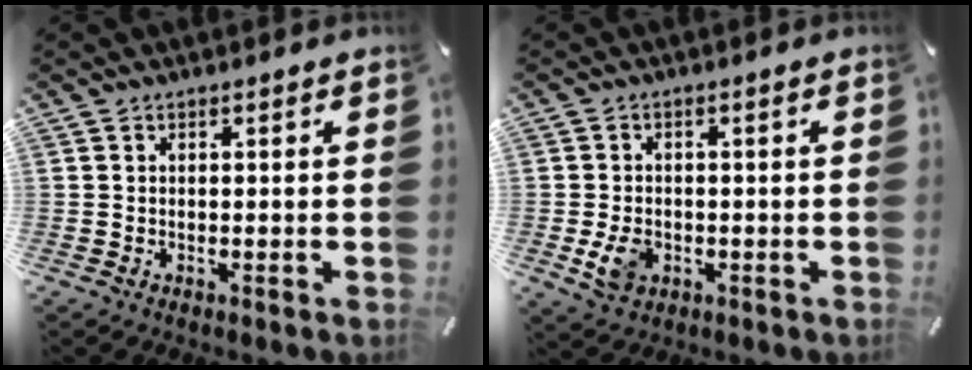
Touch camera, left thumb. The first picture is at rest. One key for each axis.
{"total": 5.2, "fx": -1.4, "fy": 3.9, "fz": 3.1, "tx": -0.070, "ty": -0.003, "tz": -0.028}